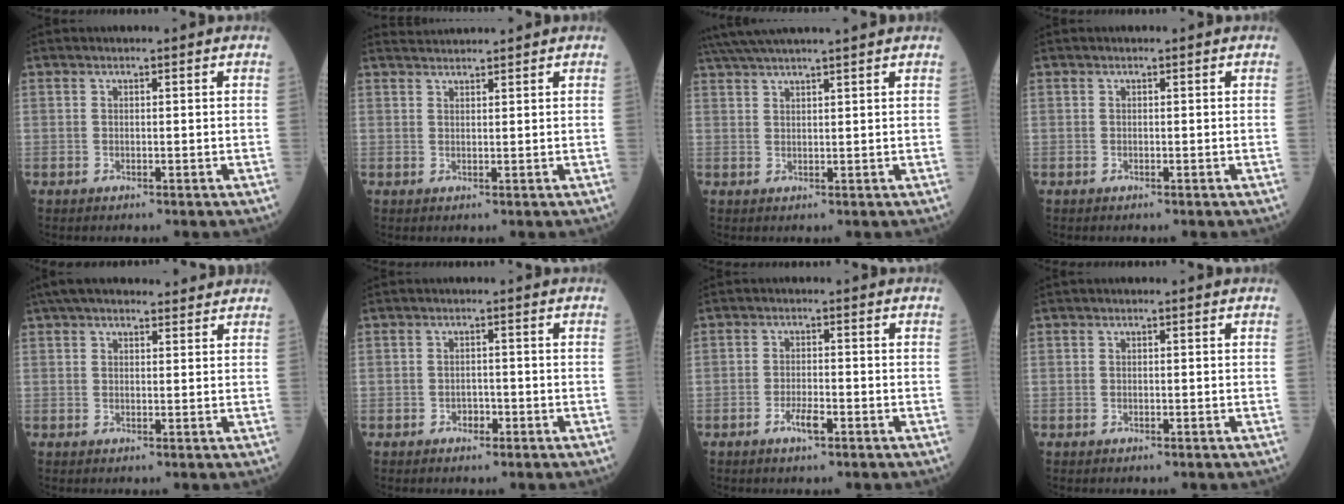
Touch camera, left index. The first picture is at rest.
{"total": 2.5, "force": [2.5, -0.5, -0.1], "torque": [-0.001, 0.018, 0.051]}
{"total": 9.8, "force": [8.5, -1.0, 4.8], "torque": [-0.083, 0.031, 0.128]}
{"total": 0.0}
{"total": 11.7, "force": [10.1, 3.1, 5.1], "torque": [-0.070, 0.045, 0.144]}
{"total": 1.5, "force": [-0.9, 1.0, 0.6], "torque": [-0.005, 0.002, -0.017]}
{"total": 2.6, "force": [-1.6, 0.6, 2.0], "torque": [-0.039, -0.003, -0.032]}
{"total": 0.0}